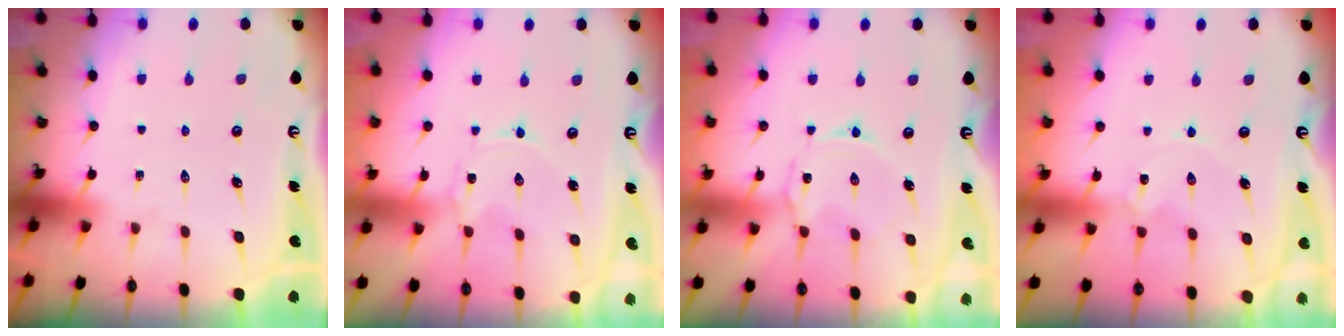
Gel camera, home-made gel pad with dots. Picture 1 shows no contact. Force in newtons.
{"total": 0.0}
{"total": 1.8, "press": 1.7, "slide": 0.4}
{"total": 0.0}